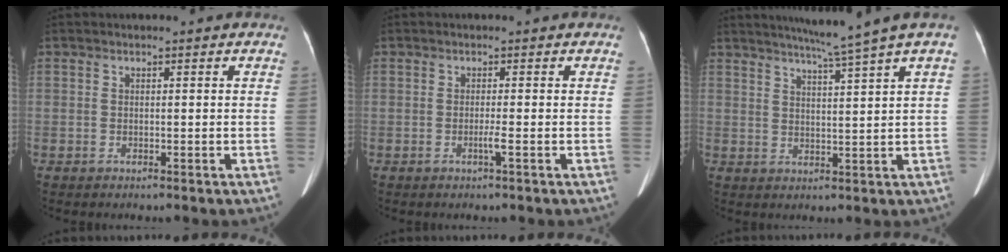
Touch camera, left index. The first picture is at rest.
{"total": 1.1, "force": [-0.7, -0.4, 0.8], "torque": [-0.012, -0.004, -0.014]}
{"total": 7.3, "force": [5.6, -2.2, 4.2], "torque": [-0.063, -0.002, 0.083]}